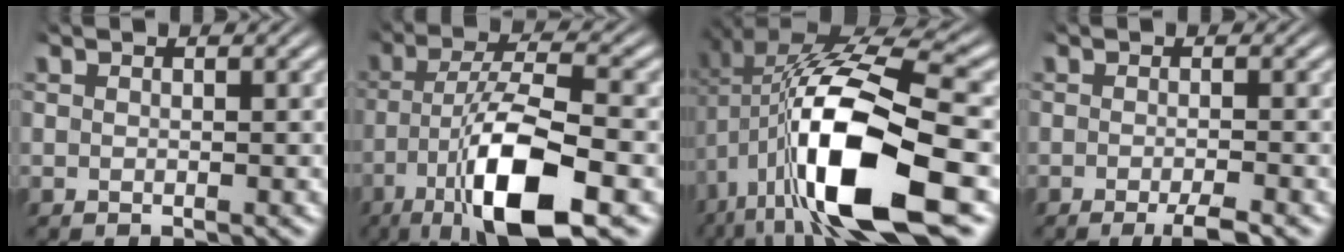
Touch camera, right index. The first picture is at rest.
{"total": 9.3, "force": [-3.3, 2.5, 8.3], "torque": [-0.145, -0.018, -0.041]}
{"total": 13.3, "force": [-0.9, 5.8, 11.9], "torque": [-0.227, -0.016, -0.001]}
{"total": 2.5, "force": [-1.8, 0.5, 1.7], "torque": [-0.023, 0.000, -0.034]}